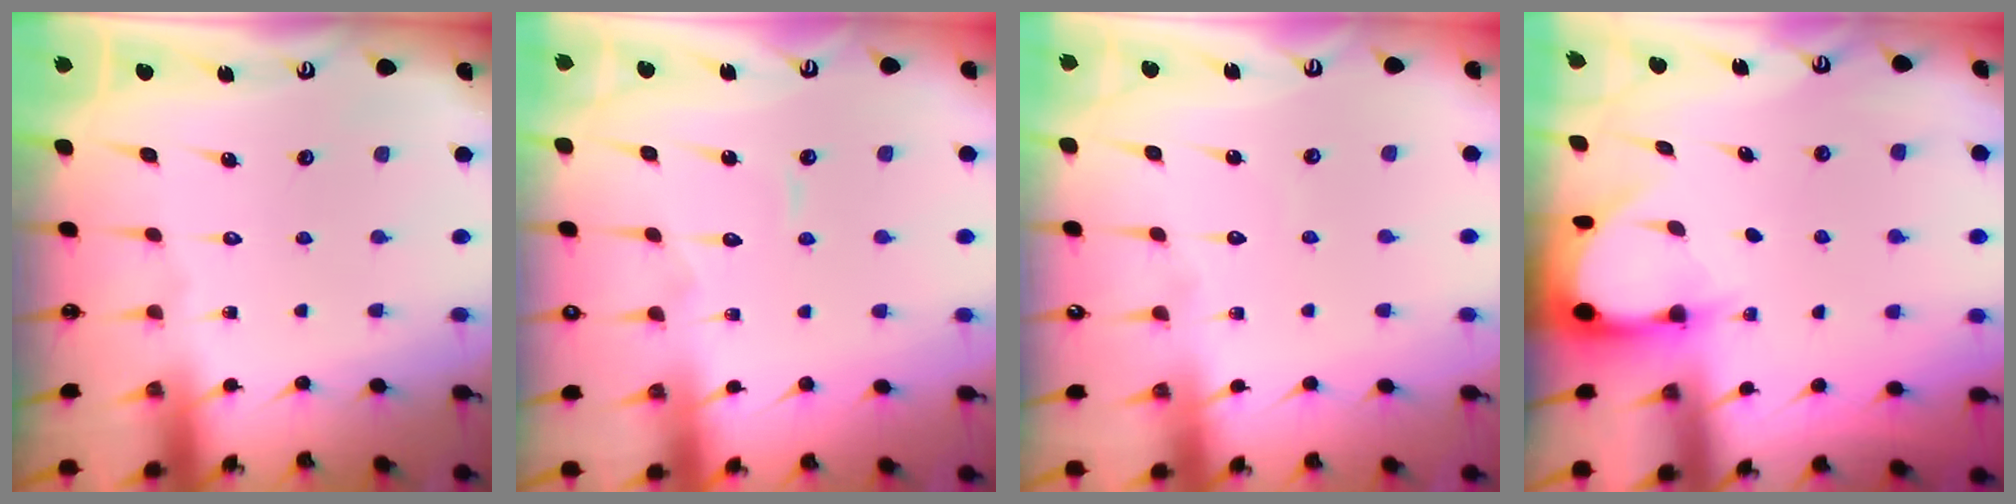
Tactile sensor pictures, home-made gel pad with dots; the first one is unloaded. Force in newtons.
{"total": 5.6, "press": 5.6, "slide": 0.2}
{"total": 3.6, "press": 3.6, "slide": 0.4}
{"total": 2.9, "press": 2.9, "slide": 0.3}